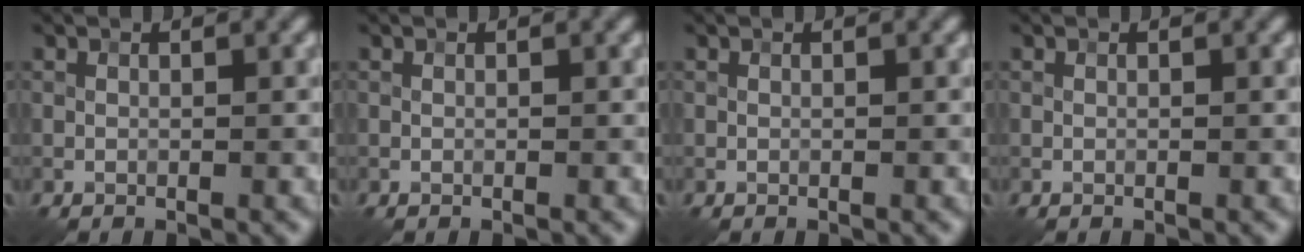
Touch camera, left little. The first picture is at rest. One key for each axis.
{"total": 0.0}
{"total": 0.0}
{"total": 0.0}